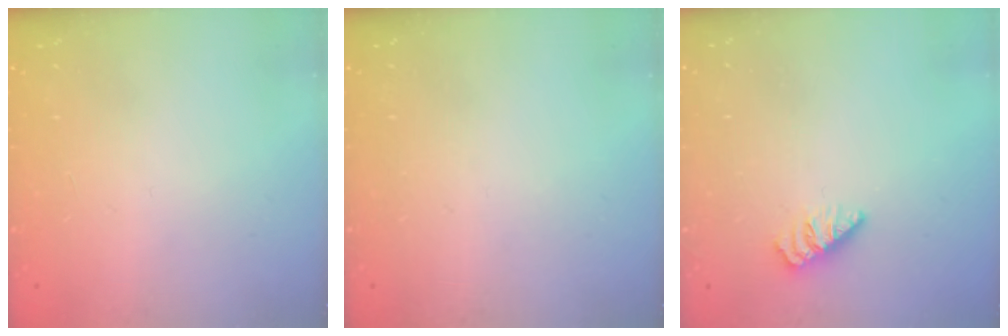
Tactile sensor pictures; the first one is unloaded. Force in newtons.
{"total": 0.0}
{"total": 0.0}